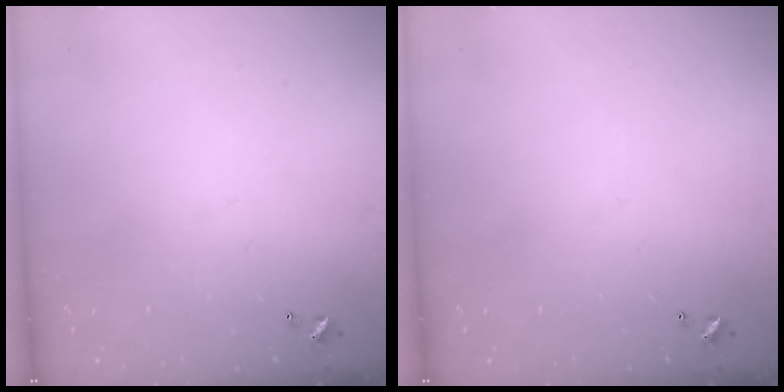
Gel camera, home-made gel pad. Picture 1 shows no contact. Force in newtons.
{"total": 0.0}